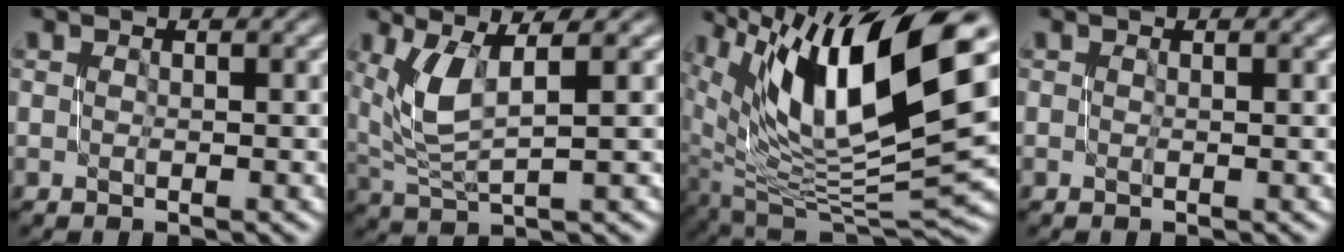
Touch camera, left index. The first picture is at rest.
{"total": 4.2, "force": [1.9, 1.4, 3.5], "torque": [-0.090, -0.001, 0.045]}
{"total": 14.8, "force": [6.1, 5.2, 12.4], "torque": [-0.234, 0.006, 0.111]}
{"total": 0.0}